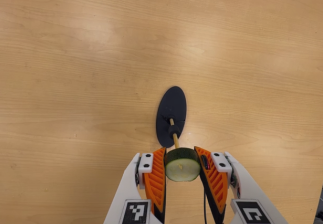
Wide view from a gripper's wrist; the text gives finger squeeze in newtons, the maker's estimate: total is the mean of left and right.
{"total": 11.8, "left": 11.2, "right": 12.3}